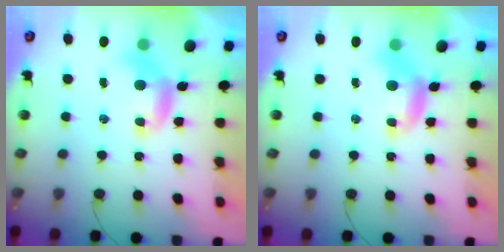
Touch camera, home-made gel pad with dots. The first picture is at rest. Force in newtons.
{"total": 0.0}